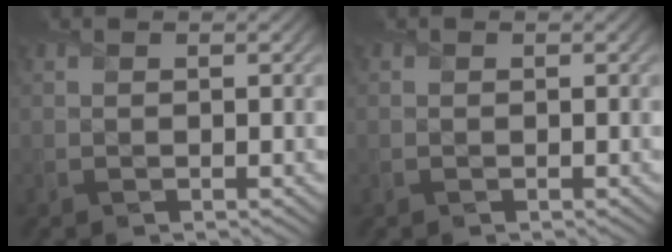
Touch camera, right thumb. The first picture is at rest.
{"total": 0.0}